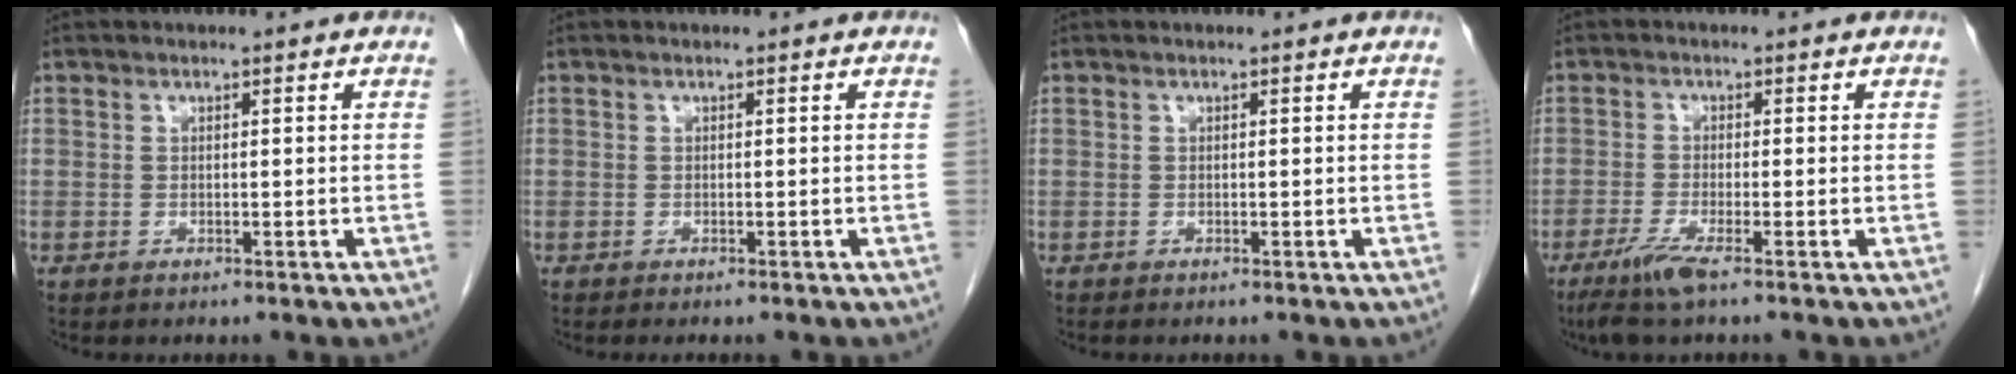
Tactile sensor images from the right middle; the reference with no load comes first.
{"total": 1.0, "force": [-0.9, 0.1, 0.5], "torque": [-0.007, -0.002, -0.010]}
{"total": 0.0}
{"total": 3.6, "force": [-2.4, -0.1, 2.8], "torque": [-0.061, -0.012, -0.050]}